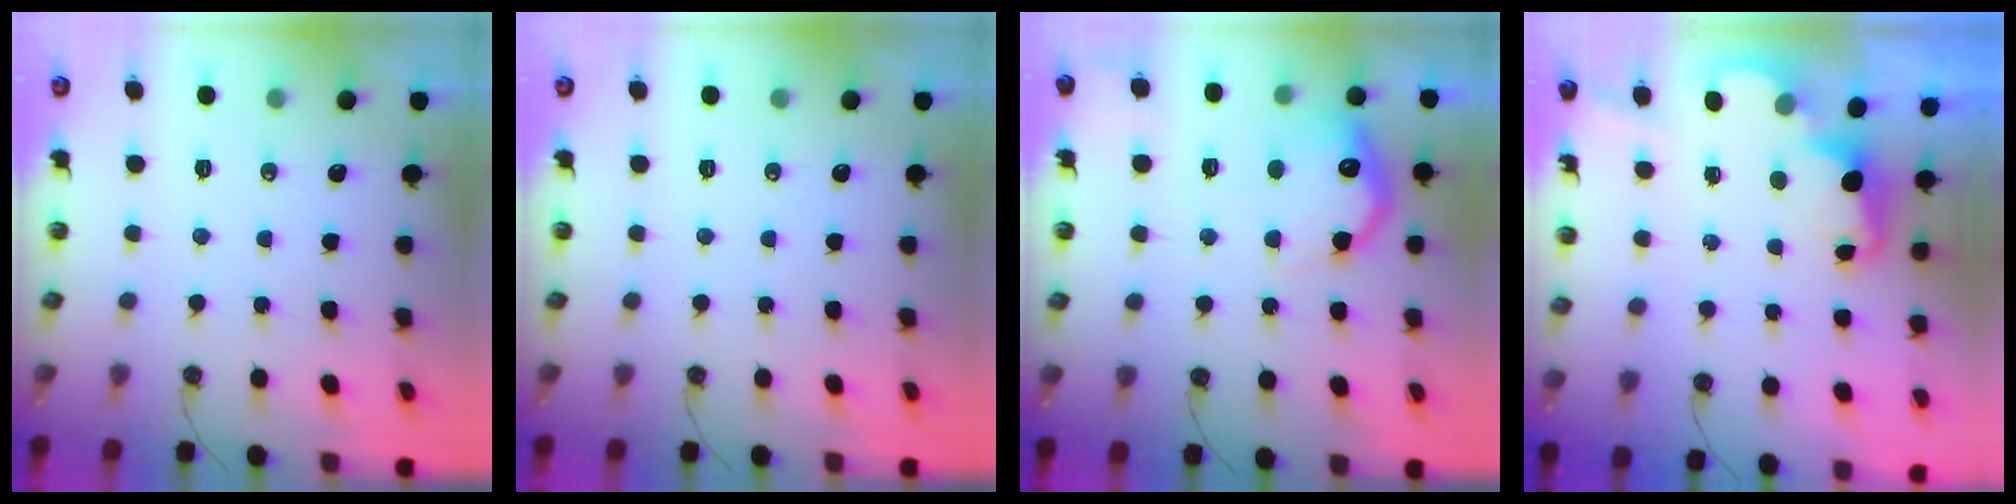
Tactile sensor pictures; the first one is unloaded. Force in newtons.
{"total": 0.0}
{"total": 16.8, "press": 16.8, "slide": 1.1}
{"total": 2.5, "press": 2.4, "slide": 0.6}